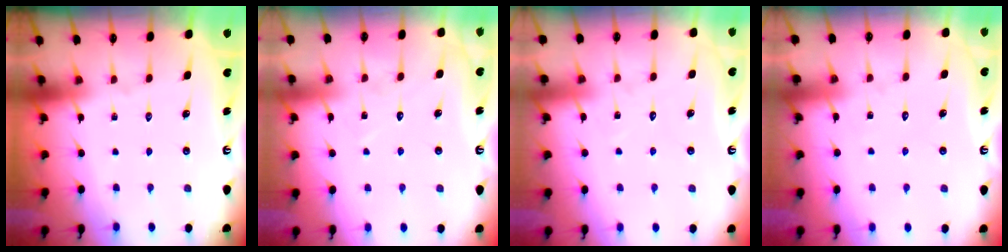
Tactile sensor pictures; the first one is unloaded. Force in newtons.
{"total": 5.9, "press": 5.9, "slide": 0.2}
{"total": 5.8, "press": 5.8, "slide": 0.5}
{"total": 4.7, "press": 4.6, "slide": 0.5}